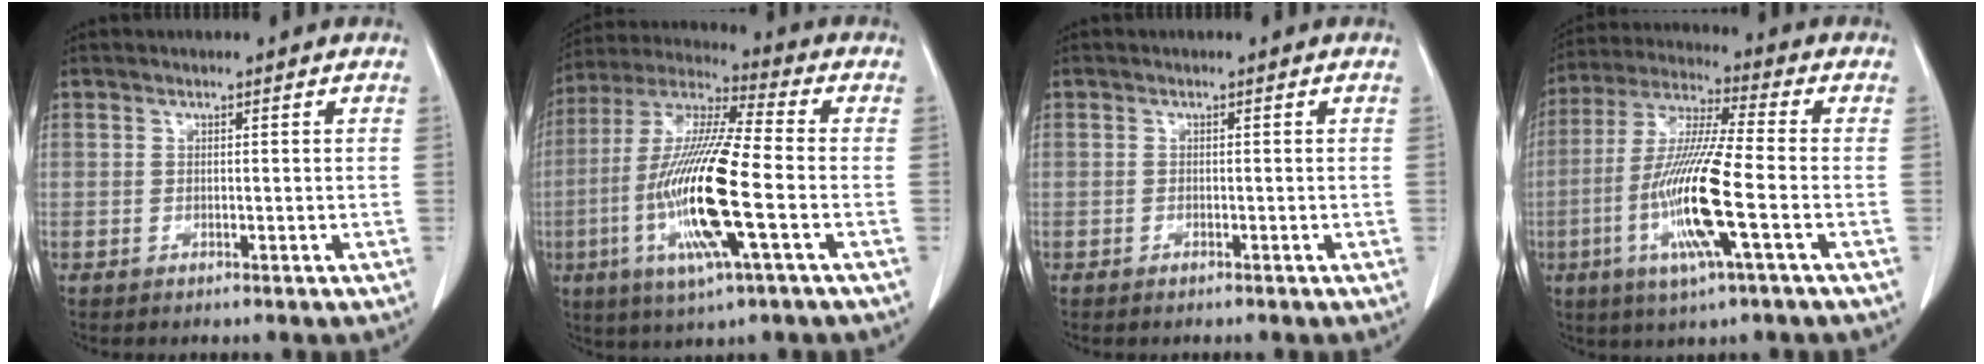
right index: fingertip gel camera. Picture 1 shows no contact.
{"total": 17.3, "force": [-4.1, 1.3, 16.8], "torque": [-0.348, -0.015, -0.081]}
{"total": 0.6, "force": [-0.5, 0.1, 0.3], "torque": [-0.011, -0.001, -0.007]}
{"total": 14.2, "force": [-3.9, 0.2, 13.6], "torque": [-0.281, -0.012, -0.080]}